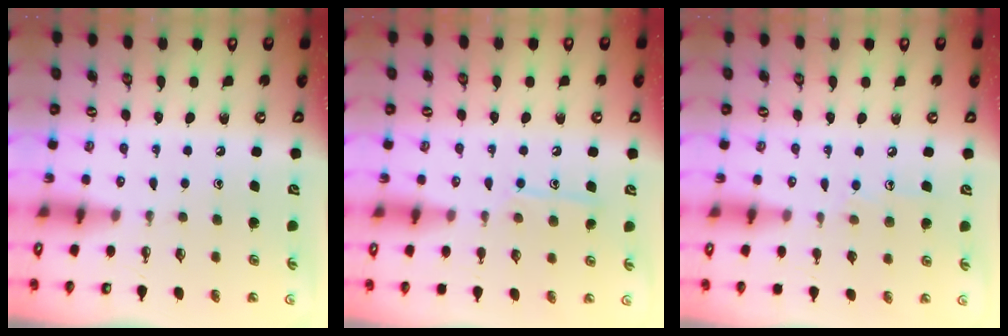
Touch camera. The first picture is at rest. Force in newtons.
{"total": 9.2, "press": 9.1, "slide": 0.7}
{"total": 6.4, "press": 6.4, "slide": 0.6}